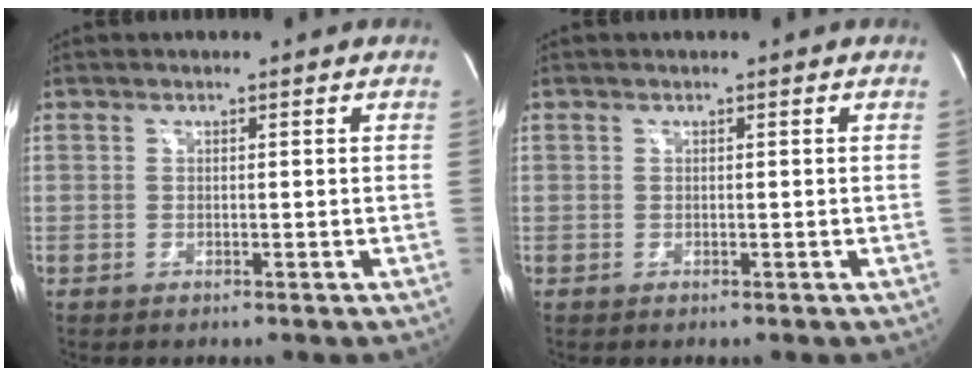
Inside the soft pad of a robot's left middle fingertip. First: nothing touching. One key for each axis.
{"total": 0.0}